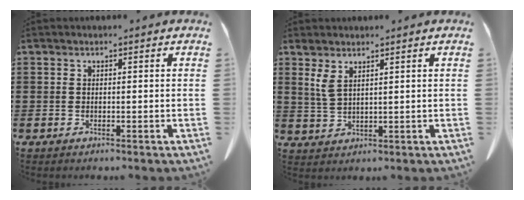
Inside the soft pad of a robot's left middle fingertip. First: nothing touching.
{"total": 3.0, "force": [1.9, 0.8, 2.2], "torque": [-0.057, 0.001, 0.033]}